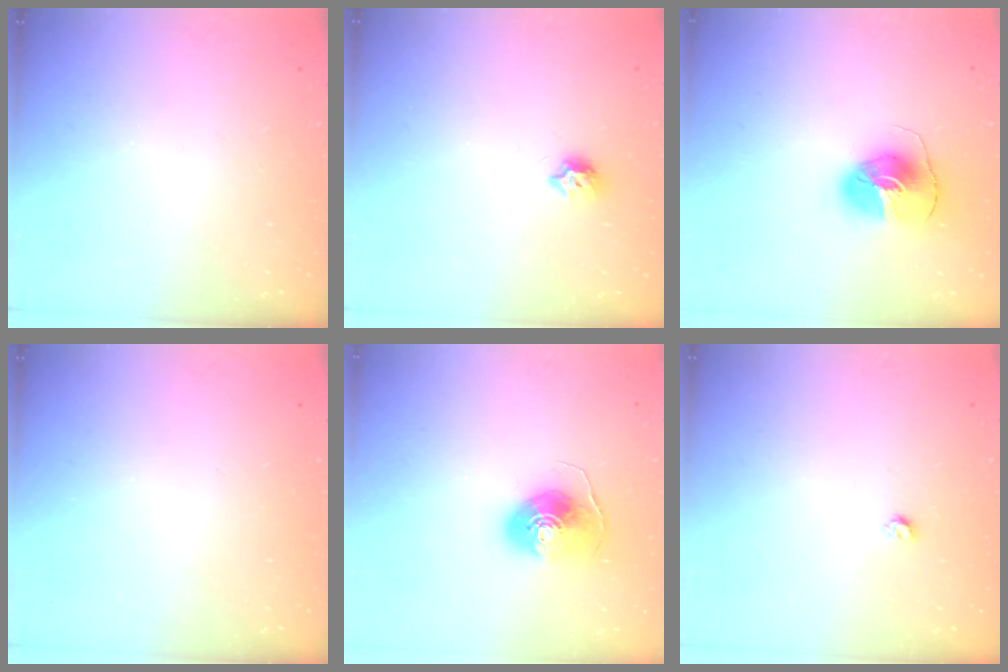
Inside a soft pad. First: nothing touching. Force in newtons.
{"total": 6.4, "press": 6.4, "slide": 0.3}
{"total": 8.7, "press": 8.7, "slide": 1.1}
{"total": 0.0}
{"total": 8.3, "press": 8.3, "slide": 0.6}
{"total": 3.2, "press": 3.2, "slide": 0.3}